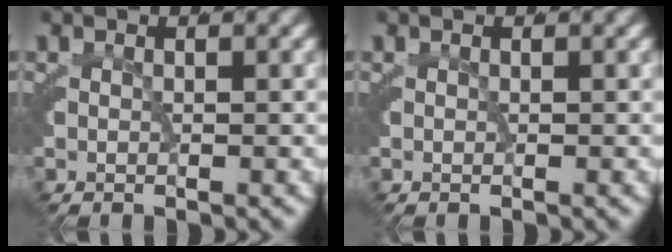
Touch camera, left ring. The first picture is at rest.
{"total": 0.0}